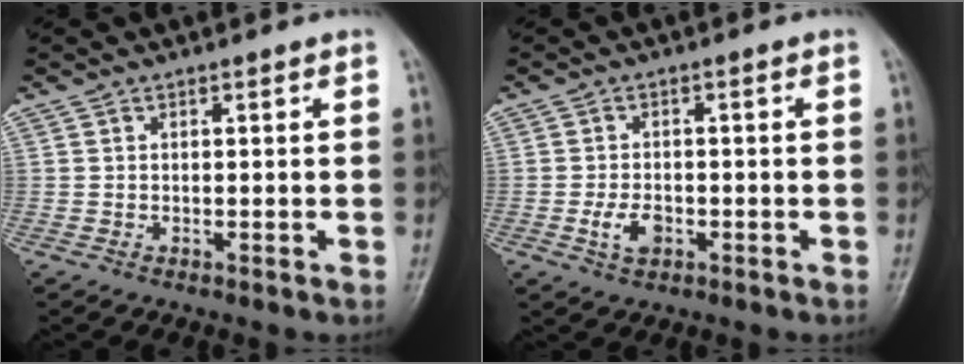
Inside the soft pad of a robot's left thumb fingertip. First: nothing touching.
{"total": 3.9, "force": [-1.4, 2.5, 2.7], "torque": [-0.050, 0.005, -0.023]}